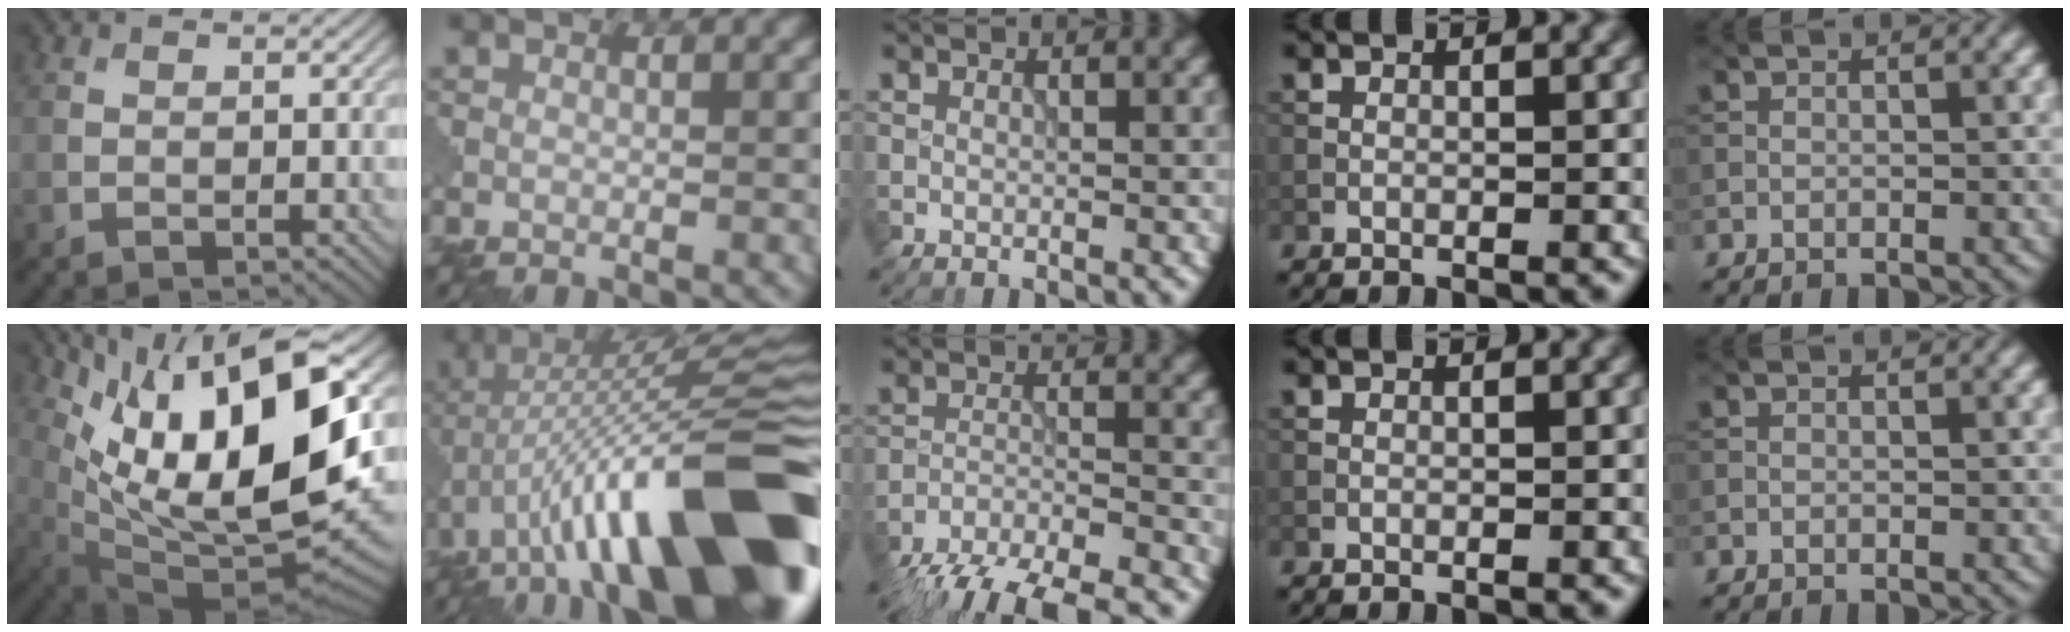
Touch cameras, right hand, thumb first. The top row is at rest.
{"thumb": {"total": 18.8, "force": [5.6, 7.2, 16.5], "torque": [-0.288, 0.017, 0.106]}, "index": {"total": 17.9, "force": [-6.4, 5.9, 15.6], "torque": [-0.235, 0.047, -0.112]}, "middle": {"total": 10.5, "force": [-9.5, 2.7, 3.7], "torque": [-0.053, -0.017, -0.144]}}